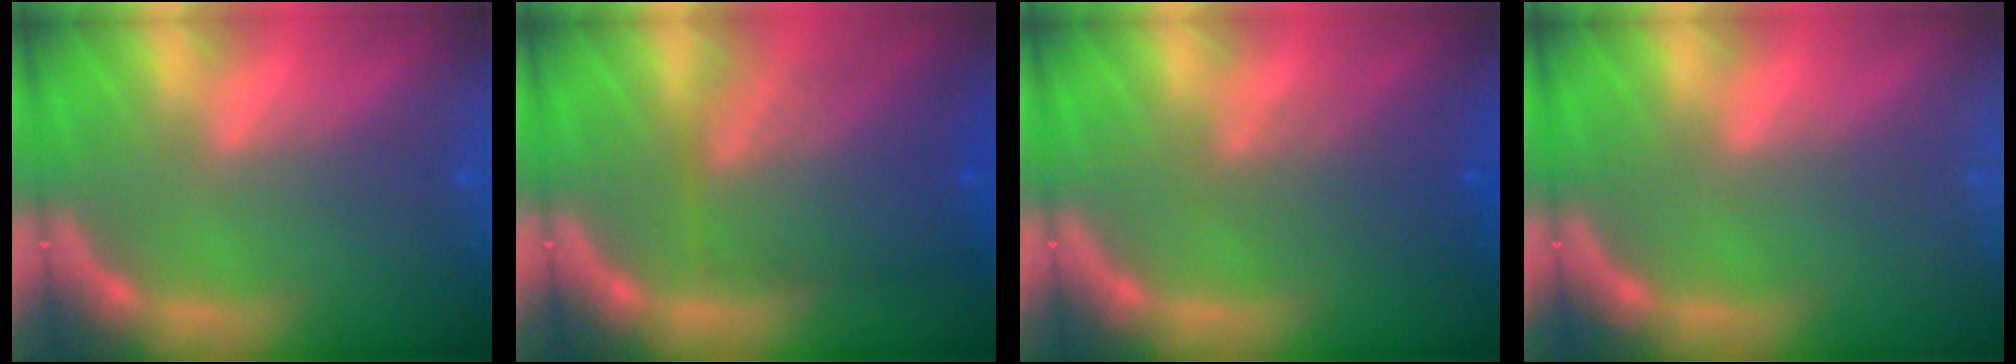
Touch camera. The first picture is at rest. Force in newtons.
{"total": 8.0}
{"total": 3.5}
{"total": 0.0}